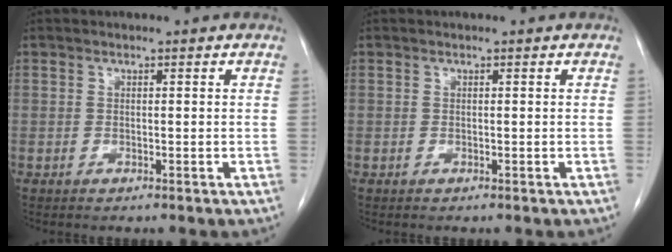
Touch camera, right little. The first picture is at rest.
{"total": 0.0}